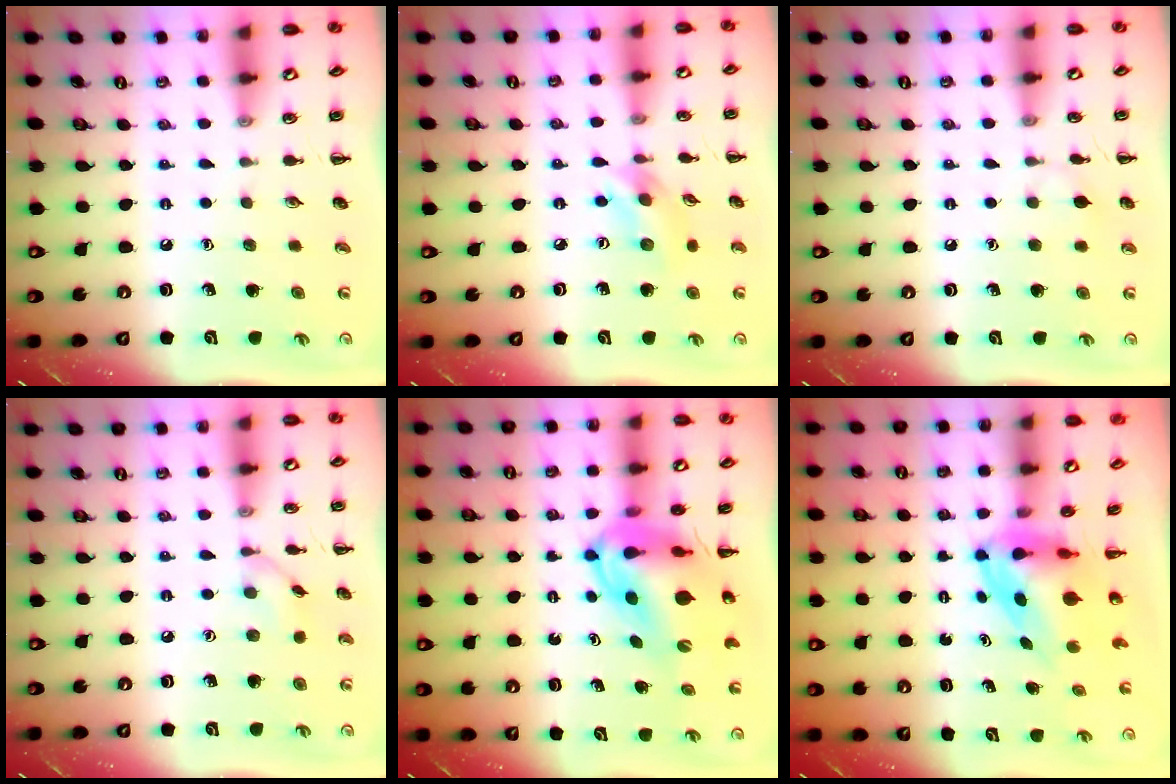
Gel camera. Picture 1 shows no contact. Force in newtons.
{"total": 5.8, "press": 5.7, "slide": 0.6}
{"total": 5.2, "press": 4.9, "slide": 1.7}
{"total": 5.1, "press": 4.6, "slide": 2.1}
{"total": 10.6, "press": 10.1, "slide": 3.2}
{"total": 5.0, "press": 4.8, "slide": 1.5}